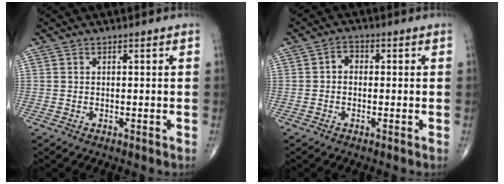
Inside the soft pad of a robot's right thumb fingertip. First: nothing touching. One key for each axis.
{"total": 2.5, "fx": -0.1, "fy": 2.0, "fz": 1.5, "tx": -0.010, "ty": 0.014, "tz": -0.011}